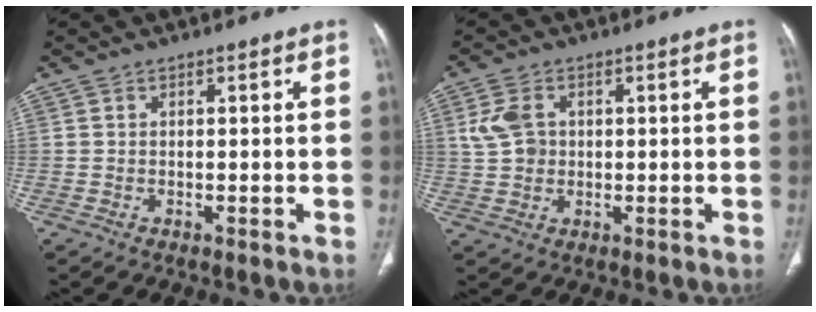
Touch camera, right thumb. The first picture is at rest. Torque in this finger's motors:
{"motor_torque": [-0.12, -0.29, -0.12, -0.20, -0.03]}